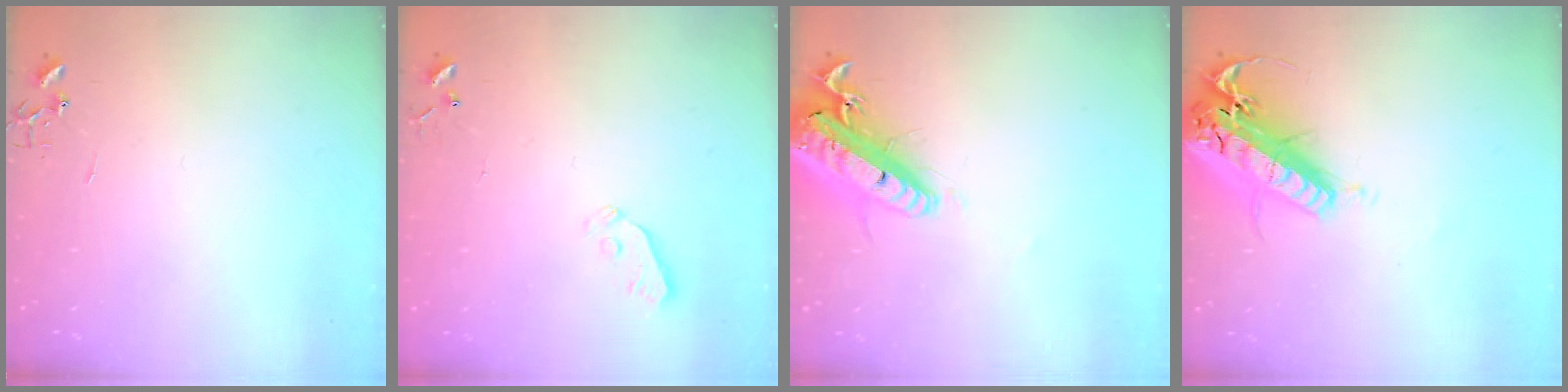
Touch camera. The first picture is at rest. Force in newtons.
{"total": 3.2, "press": 3.1, "slide": 0.6}
{"total": 23.1, "press": 22.6, "slide": 5.0}
{"total": 26.2, "press": 25.6, "slide": 5.5}